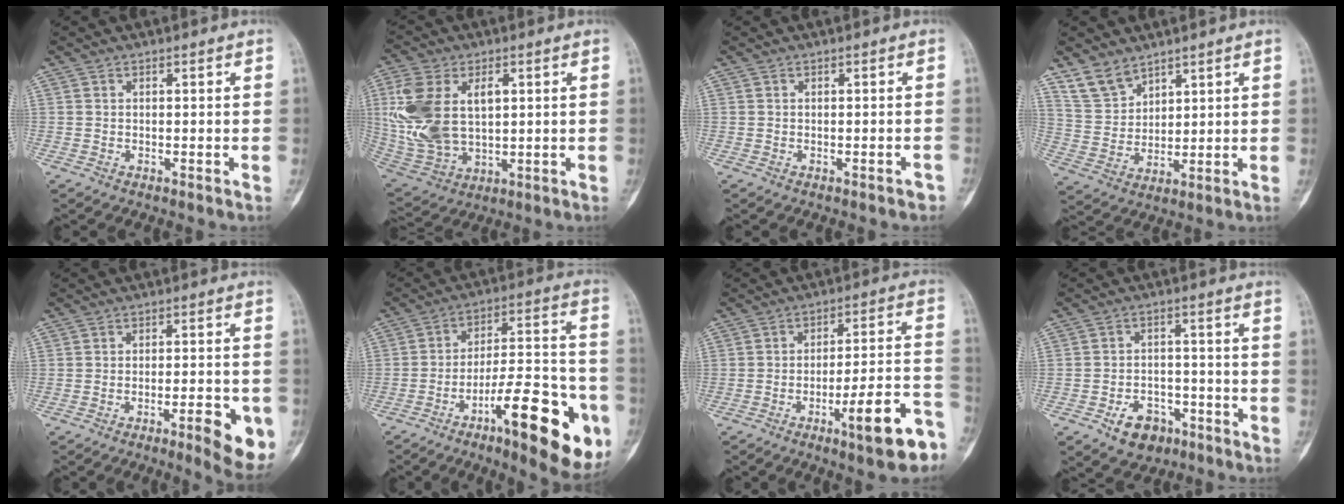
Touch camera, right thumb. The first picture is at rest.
{"total": 16.9, "force": [3.1, 10.4, 12.9], "torque": [-0.268, -0.005, 0.071]}
{"total": 1.0, "force": [-0.7, 0.4, 0.6], "torque": [-0.007, 0.005, -0.008]}
{"total": 7.1, "force": [5.6, 3.9, 1.8], "torque": [-0.023, -0.029, 0.126]}
{"total": 9.6, "force": [-4.0, 2.4, 8.4], "torque": [-0.102, 0.008, -0.049]}
{"total": 22.8, "force": [-10.1, 6.6, 19.3], "torque": [-0.250, 0.054, -0.146]}
{"total": 14.1, "force": [-7.3, 2.8, 11.8], "torque": [-0.157, 0.052, -0.101]}
{"total": 7.4, "force": [-4.1, 5.1, 3.4], "torque": [-0.031, 0.031, -0.061]}